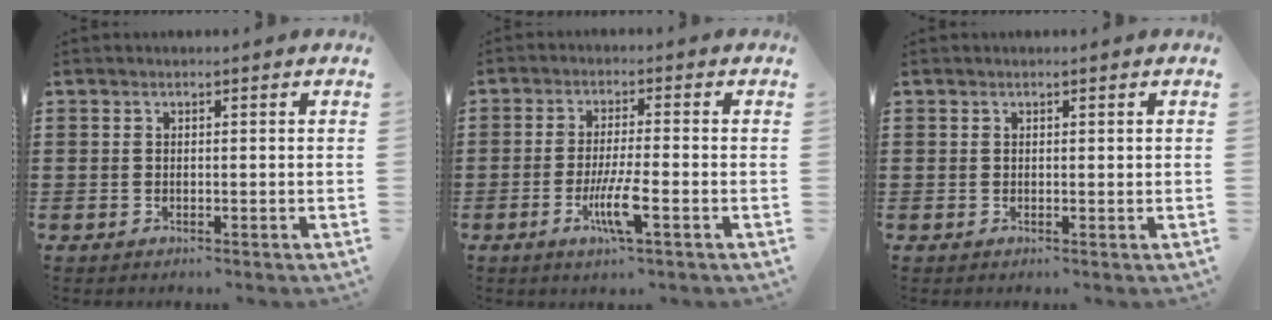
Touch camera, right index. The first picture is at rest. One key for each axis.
{"total": 6.3, "fx": -2.4, "fy": 0.7, "fz": 5.8, "tx": -0.115, "ty": -0.017, "tz": -0.046}
{"total": 0.0}